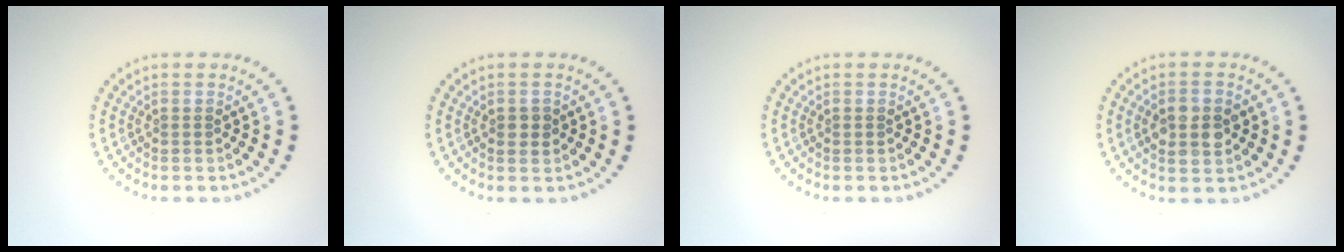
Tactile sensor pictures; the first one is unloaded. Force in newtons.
{"total": 1.4, "press": 1.4, "slide": 0.1}
{"total": 0.0}
{"total": 4.0, "press": 4.0, "slide": 0.0}